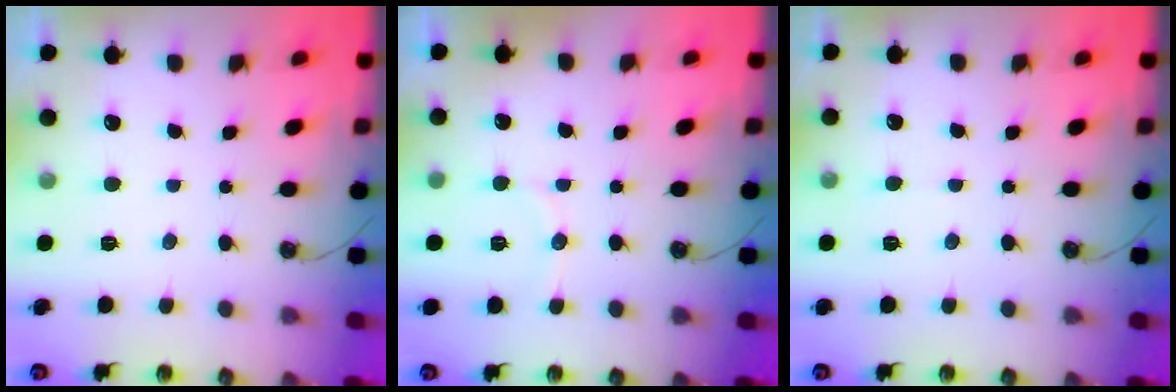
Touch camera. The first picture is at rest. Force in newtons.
{"total": 5.7, "press": 5.5, "slide": 1.5}
{"total": 3.9, "press": 3.8, "slide": 0.4}